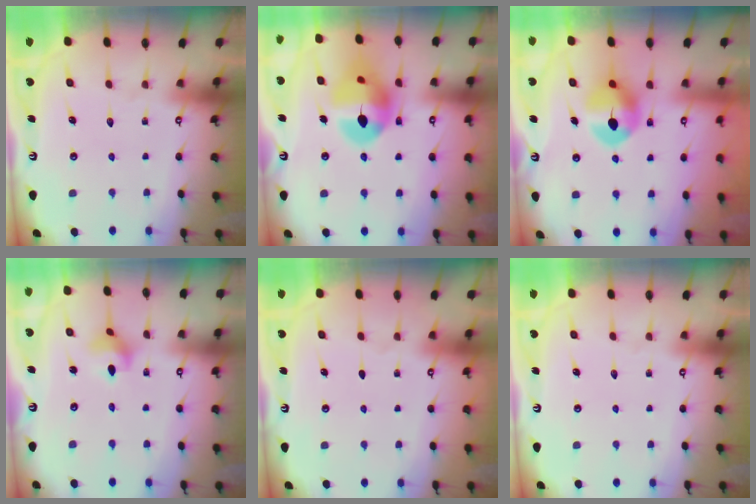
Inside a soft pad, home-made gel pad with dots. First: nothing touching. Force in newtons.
{"total": 14.0, "press": 13.9, "slide": 1.3}
{"total": 9.0, "press": 9.0, "slide": 0.5}
{"total": 3.5, "press": 3.4, "slide": 0.8}
{"total": 0.0}
{"total": 0.0}